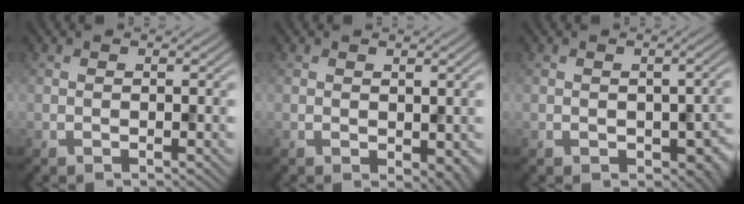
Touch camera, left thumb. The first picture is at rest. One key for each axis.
{"total": 2.2, "fx": -0.1, "fy": 1.4, "fz": 1.7, "tx": -0.025, "ty": -0.006, "tz": 0.005}
{"total": 4.6, "fx": -1.3, "fy": 3.0, "fz": 3.2, "tx": -0.044, "ty": -0.018, "tz": -0.014}